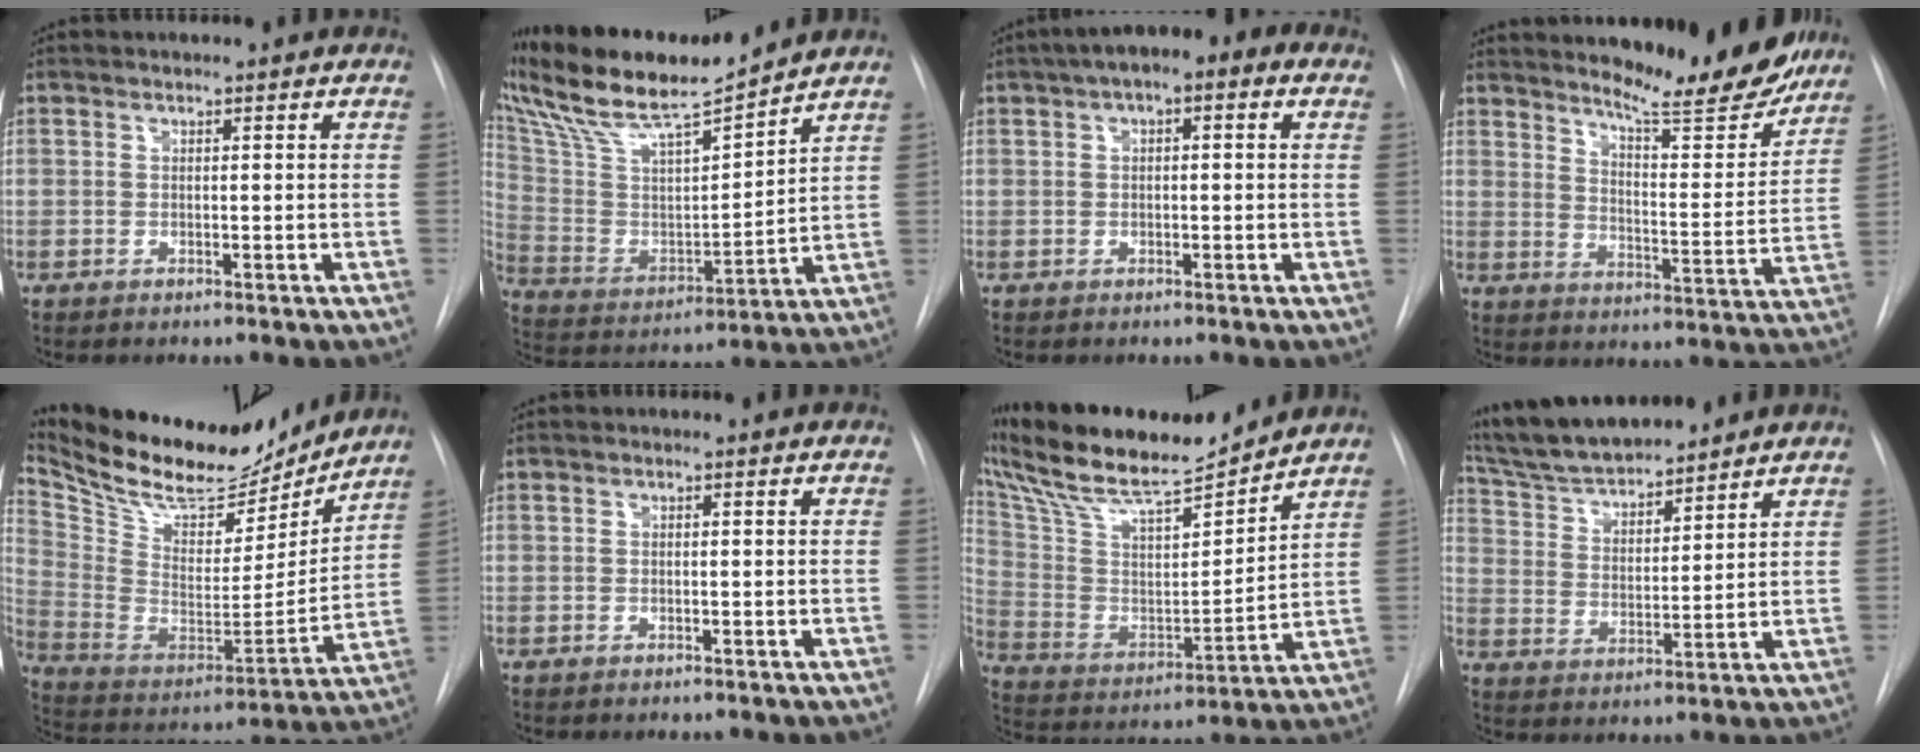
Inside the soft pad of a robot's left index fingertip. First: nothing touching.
{"total": 17.0, "force": [15.0, 1.1, 7.8], "torque": [-0.156, -0.003, 0.280]}
{"total": 7.7, "force": [3.7, 2.7, 6.2], "torque": [-0.099, 0.036, 0.049]}
{"total": 16.2, "force": [14.8, 1.6, 6.4], "torque": [-0.092, -0.054, 0.198]}
{"total": 23.2, "force": [20.3, 7.3, 8.5], "torque": [-0.177, -0.017, 0.327]}
{"total": 0.0}
{"total": 20.2, "force": [17.9, 2.3, 9.0], "torque": [-0.177, 0.003, 0.312]}
{"total": 13.4, "force": [12.3, 2.2, 5.0], "torque": [-0.094, 0.014, 0.223]}